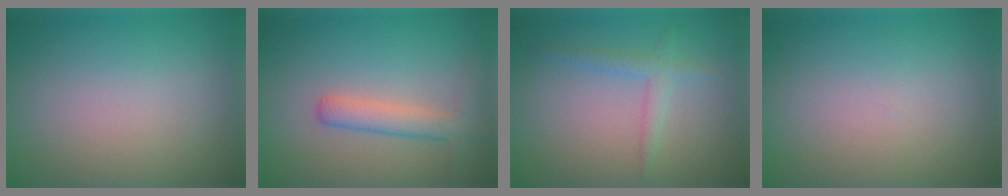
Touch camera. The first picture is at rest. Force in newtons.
{"total": 2.3, "press": 2.3, "slide": 0.1}
{"total": 1.9, "press": 1.9, "slide": 0.1}
{"total": 0.0}